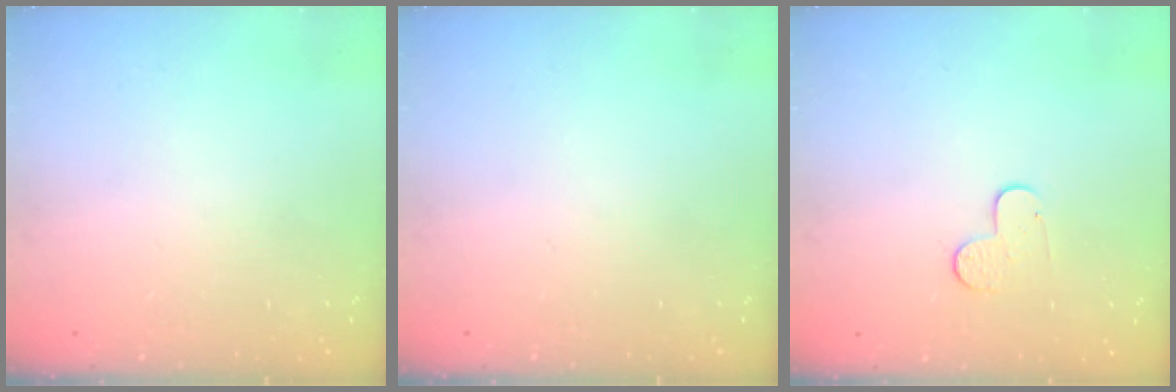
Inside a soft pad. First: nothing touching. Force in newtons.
{"total": 0.0}
{"total": 7.1, "press": 7.1, "slide": 0.6}